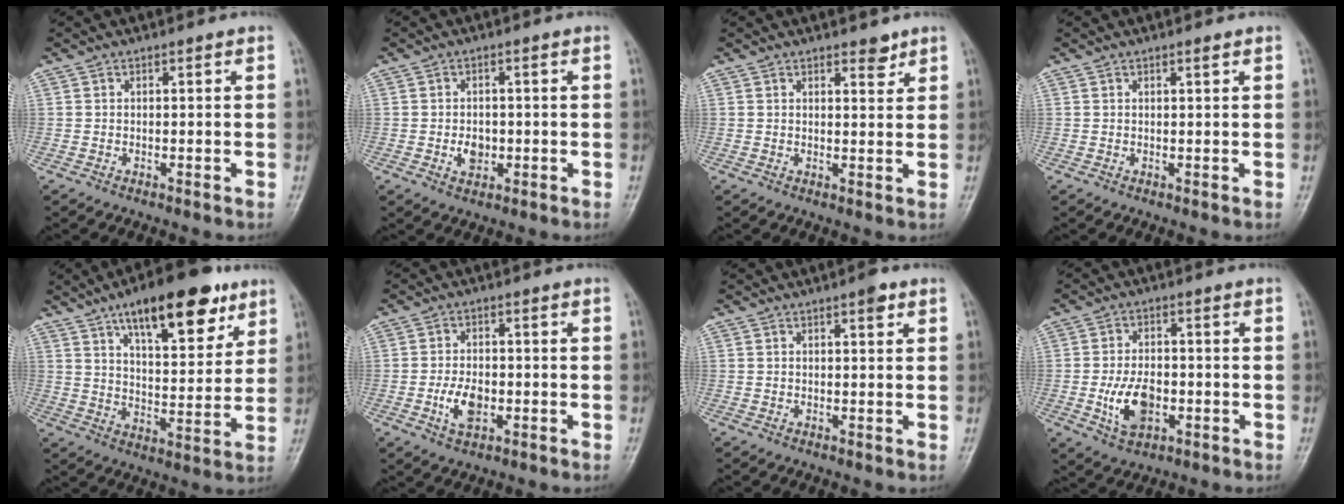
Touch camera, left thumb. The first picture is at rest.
{"total": 3.6, "force": [-0.8, 2.7, 2.3], "torque": [-0.026, 0.002, -0.009]}
{"total": 2.9, "force": [2.1, 1.2, 1.5], "torque": [-0.008, -0.013, 0.030]}
{"total": 0.9, "force": [0.6, 0.2, 0.7], "torque": [-0.011, -0.002, 0.010]}
{"total": 18.6, "force": [11.0, 7.1, 13.2], "torque": [-0.156, -0.042, 0.172]}
{"total": 5.7, "force": [-1.6, 3.4, 4.4], "torque": [-0.076, 0.005, -0.026]}
{"total": 2.3, "force": [1.3, 0.7, 1.8], "torque": [-0.021, -0.004, 0.017]}
{"total": 8.3, "force": [-2.0, 5.1, 6.3], "torque": [-0.103, 0.005, -0.031]}